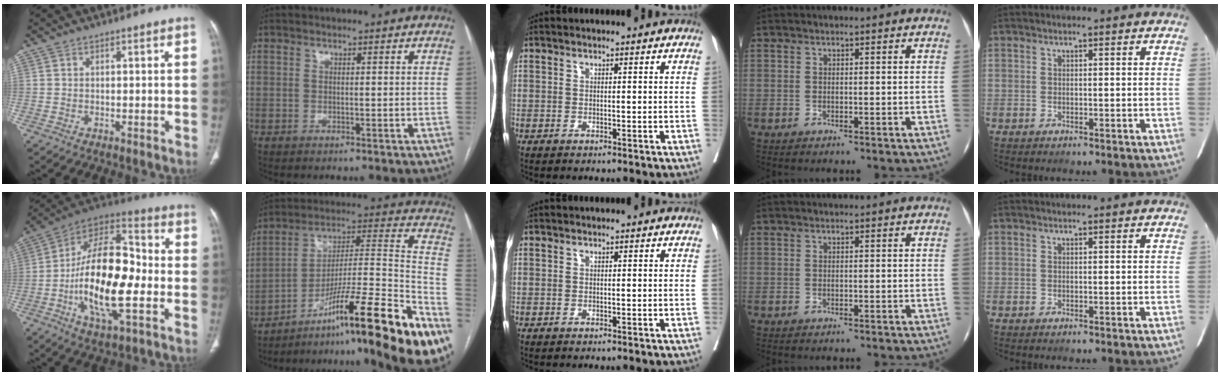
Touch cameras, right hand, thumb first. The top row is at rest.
{"thumb": {"total": 22.8, "force": [-3.9, 9.7, 20.3], "torque": [-0.343, 0.028, -0.072]}, "index": {"total": 29.6, "force": [-18.1, 1.1, 23.4], "torque": [-0.268, 0.020, -0.289]}}